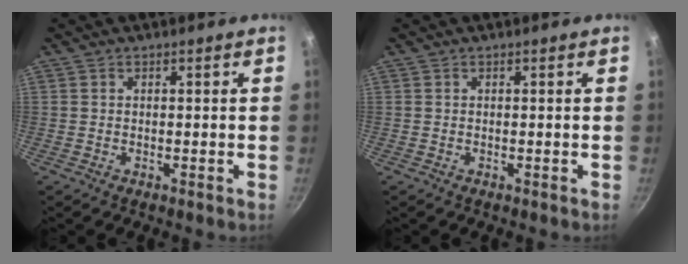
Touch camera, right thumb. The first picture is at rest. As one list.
[{"total": 0.0}]